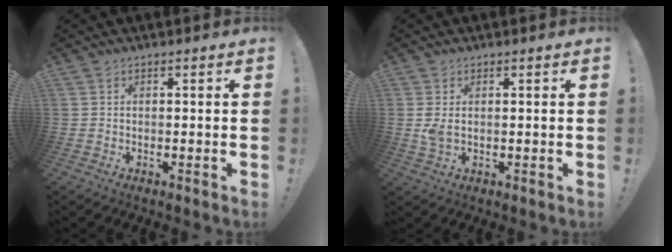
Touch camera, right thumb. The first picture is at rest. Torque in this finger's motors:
{"motor_torque": [0.05, -0.02, 0.49, 0.01, -0.01]}